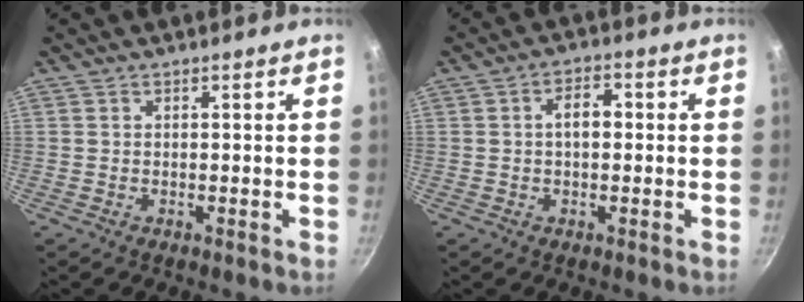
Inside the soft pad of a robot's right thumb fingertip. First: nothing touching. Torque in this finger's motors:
{"motor_torque": [-0.08, 0.66, 0.44, -0.18, 0.18]}